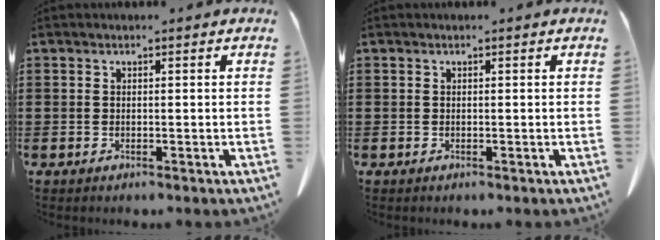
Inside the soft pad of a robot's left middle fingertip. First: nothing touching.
{"total": 0.0}